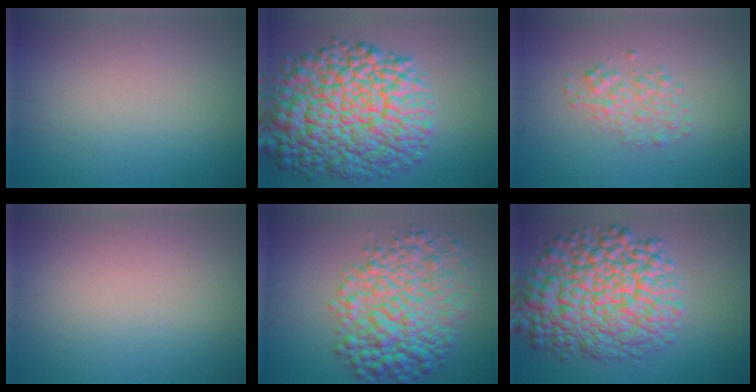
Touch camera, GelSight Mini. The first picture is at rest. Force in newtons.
{"total": 13.3, "press": 13.3, "slide": 0.3}
{"total": 2.1, "press": 2.1, "slide": 0.1}
{"total": 0.0}
{"total": 8.4, "press": 8.4, "slide": 0.0}
{"total": 11.1, "press": 11.1, "slide": 0.3}